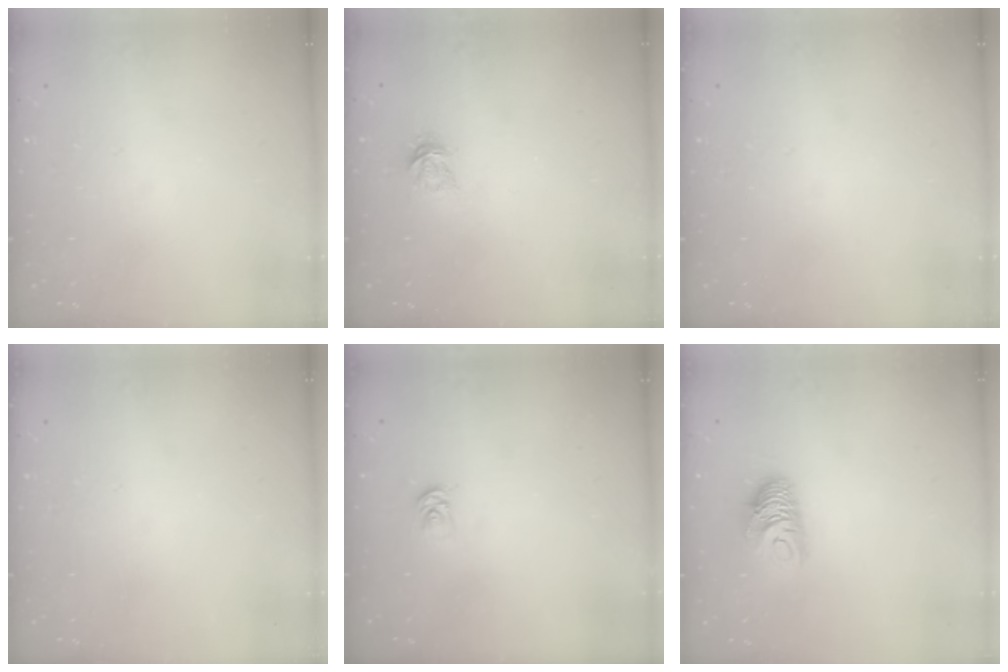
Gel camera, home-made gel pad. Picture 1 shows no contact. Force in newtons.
{"total": 3.2, "press": 3.2, "slide": 0.3}
{"total": 0.0}
{"total": 0.0}
{"total": 2.1, "press": 2.1, "slide": 0.2}
{"total": 9.4, "press": 9.3, "slide": 0.6}